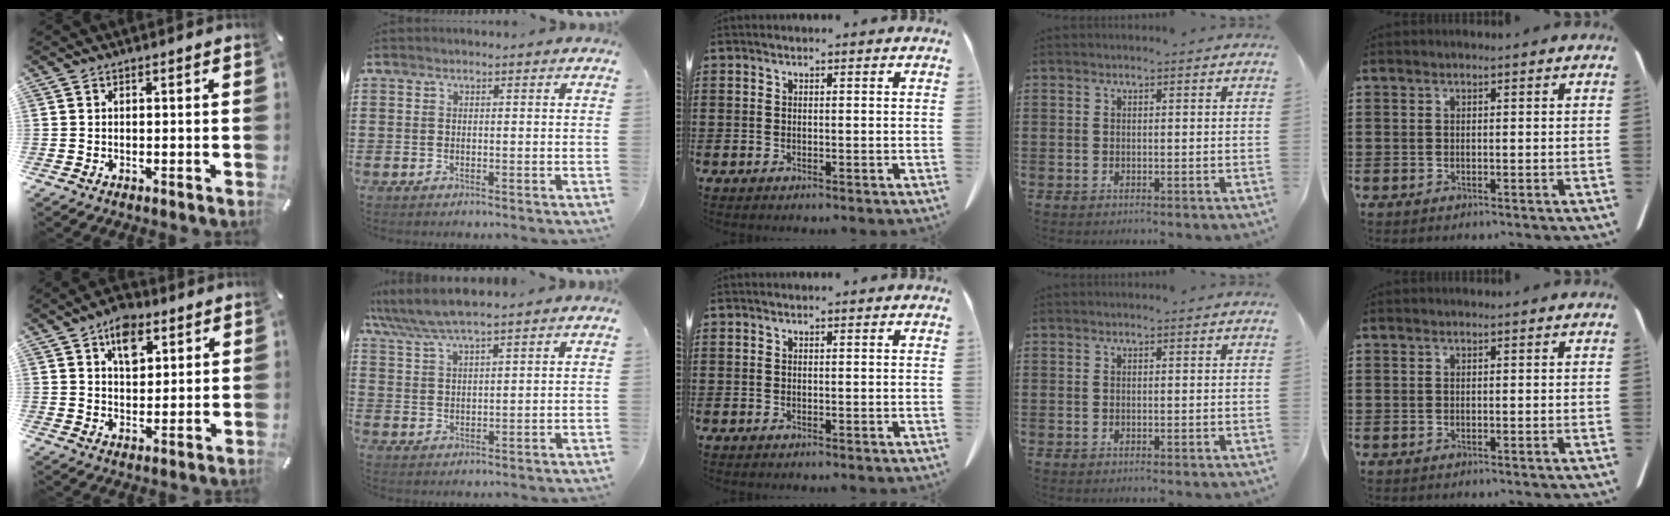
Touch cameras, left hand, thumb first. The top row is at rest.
{"thumb": {"total": 8.0, "force": [4.3, 5.1, 4.4], "torque": [-0.054, -0.015, 0.071]}, "index": {"total": 5.5, "force": [4.7, 0.5, 2.7], "torque": [-0.065, -0.015, 0.084]}}